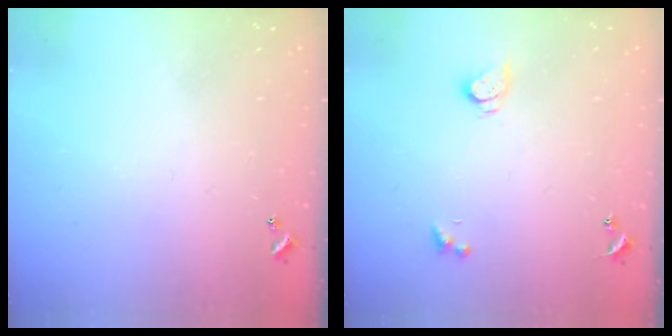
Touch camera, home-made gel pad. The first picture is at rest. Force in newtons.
{"total": 2.7, "press": 2.7, "slide": 0.3}